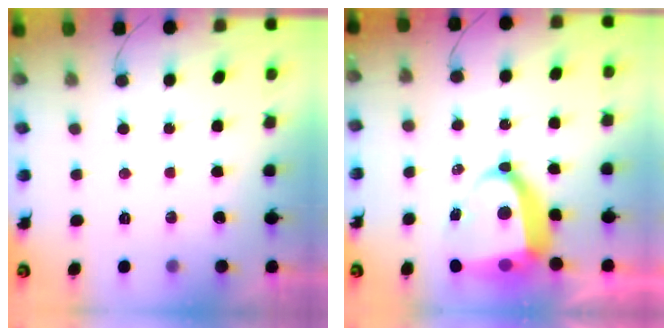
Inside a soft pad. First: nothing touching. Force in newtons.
{"total": 11.4, "press": 11.2, "slide": 1.5}